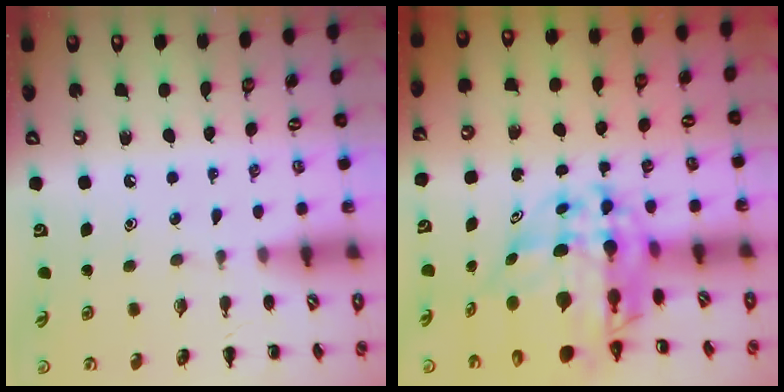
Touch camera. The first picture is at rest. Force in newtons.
{"total": 13.1, "press": 12.4, "slide": 4.1}